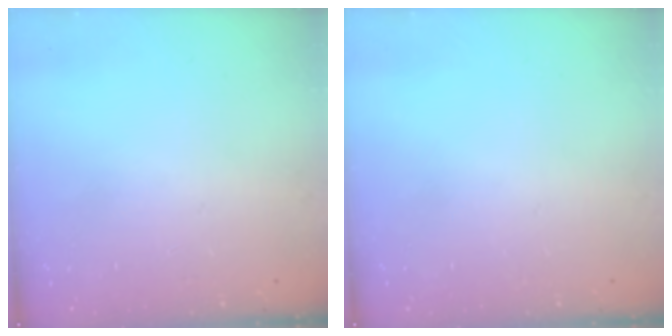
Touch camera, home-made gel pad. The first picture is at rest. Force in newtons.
{"total": 0.0}